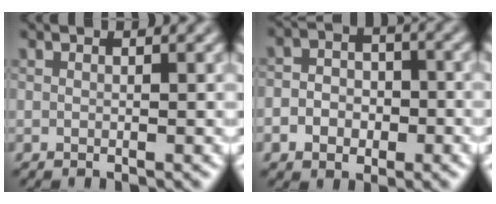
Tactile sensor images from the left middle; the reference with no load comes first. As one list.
[{"total": 3.9, "force": [-1.2, 3.2, 2.0], "torque": [-0.017, -0.008, -0.034]}]